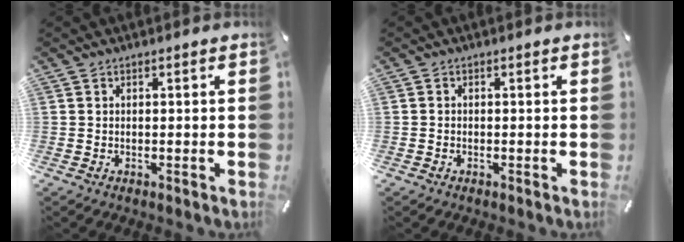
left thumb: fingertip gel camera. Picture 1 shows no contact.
{"total": 0.7, "force": [-0.3, 0.4, 0.4], "torque": [-0.007, 0.001, -0.007]}